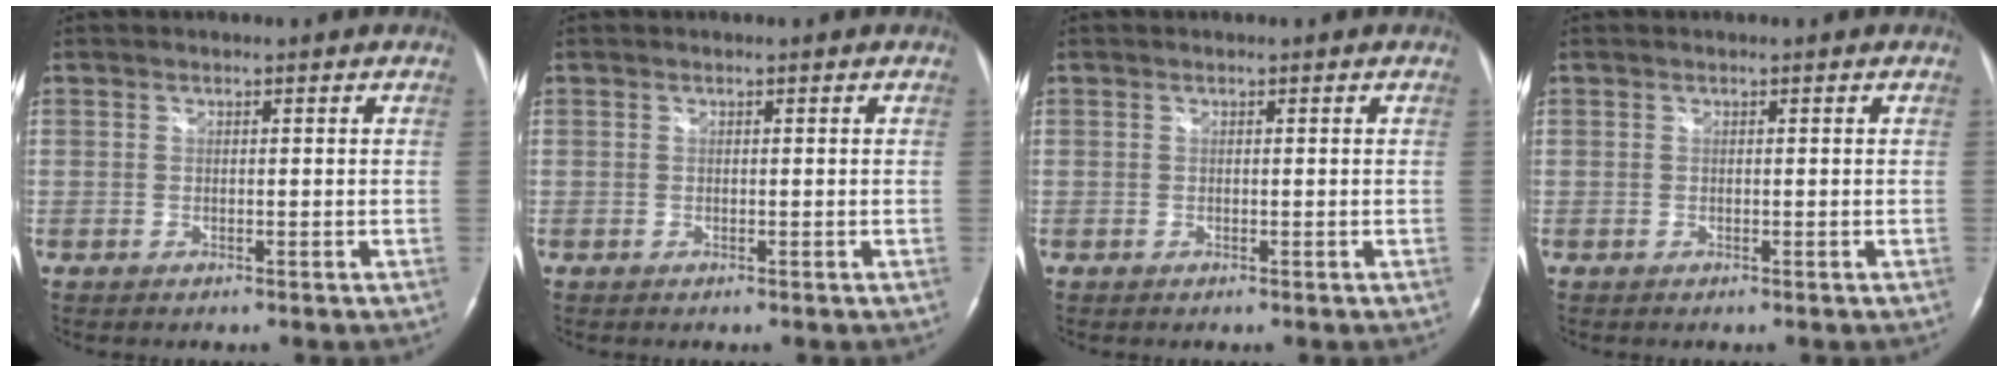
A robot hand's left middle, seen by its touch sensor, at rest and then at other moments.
{"total": 0.0}
{"total": 0.0}
{"total": 0.0}